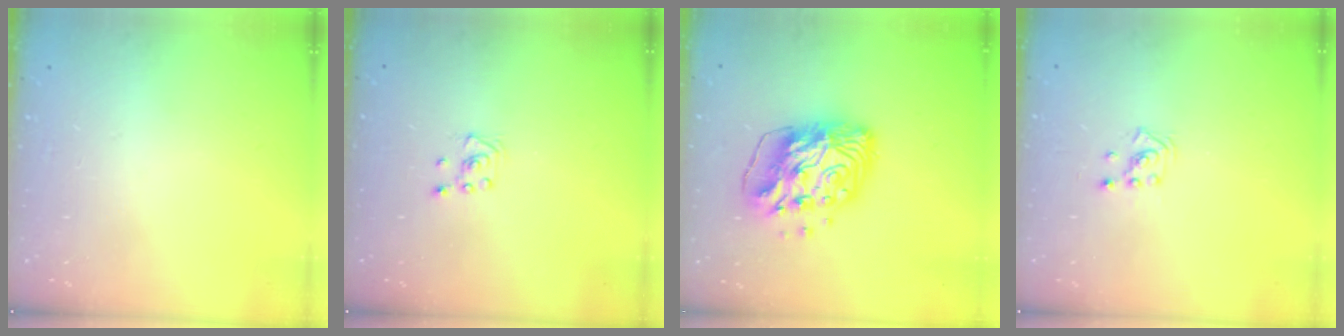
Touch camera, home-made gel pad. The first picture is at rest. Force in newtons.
{"total": 3.0, "press": 2.9, "slide": 0.3}
{"total": 14.8, "press": 14.7, "slide": 1.7}
{"total": 1.4, "press": 1.4, "slide": 0.1}